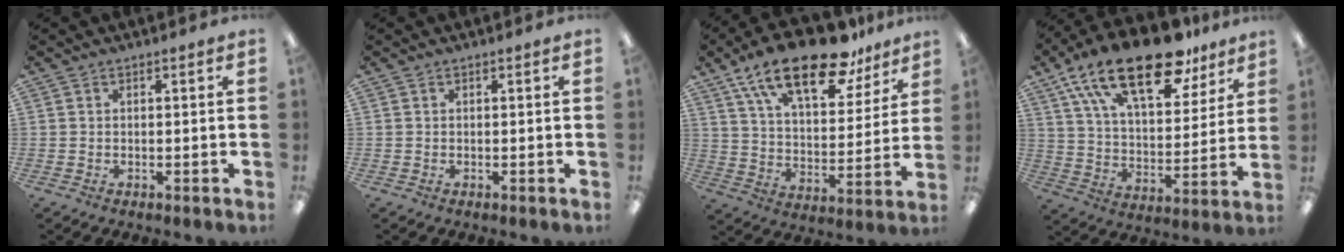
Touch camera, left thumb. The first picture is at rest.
{"total": 0.0}
{"total": 21.3, "force": [15.0, 8.2, 12.8], "torque": [-0.218, -0.083, 0.258]}
{"total": 24.5, "force": [16.4, 10.1, 15.2], "torque": [-0.263, -0.088, 0.282]}